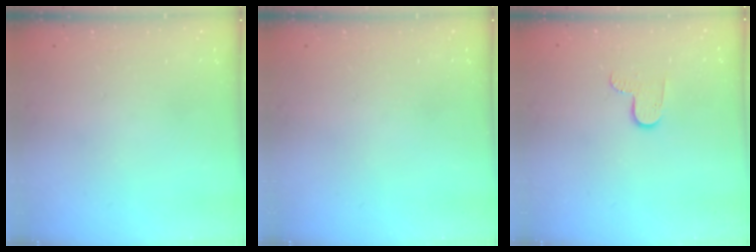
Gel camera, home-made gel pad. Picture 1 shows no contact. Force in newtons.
{"total": 0.0}
{"total": 5.2, "press": 5.2, "slide": 0.5}